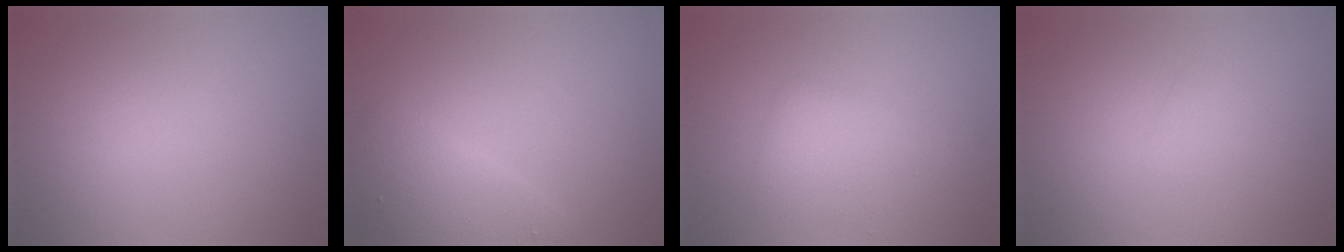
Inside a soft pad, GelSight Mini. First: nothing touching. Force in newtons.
{"total": 3.1, "press": 3.1, "slide": 0.0}
{"total": 2.7, "press": 2.7, "slide": 0.1}
{"total": 0.9, "press": 0.9, "slide": 0.0}